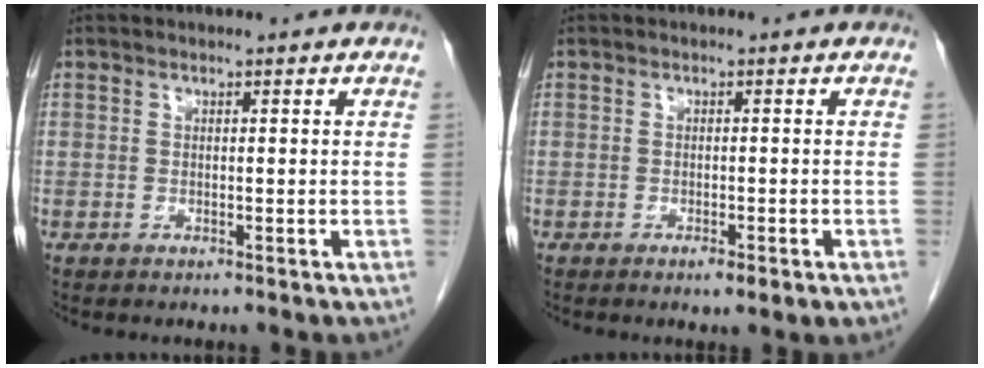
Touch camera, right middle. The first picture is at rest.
{"total": 1.9, "force": [-1.0, 0.3, 1.6], "torque": [-0.024, -0.003, -0.013]}